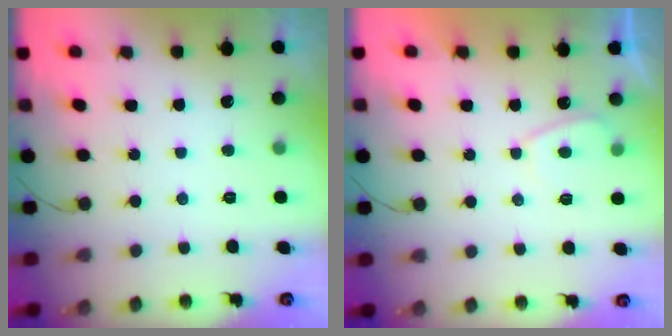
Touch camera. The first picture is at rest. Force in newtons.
{"total": 2.5, "press": 2.4, "slide": 0.7}